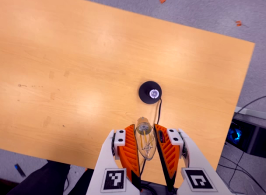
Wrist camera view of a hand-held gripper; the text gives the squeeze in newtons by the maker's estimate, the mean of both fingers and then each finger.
{"total": 11.8, "left": 11.5, "right": 12.1}